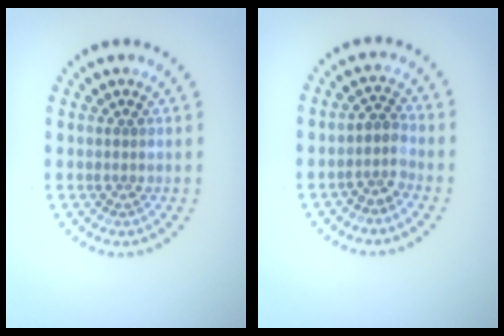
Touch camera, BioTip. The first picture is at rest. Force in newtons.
{"total": 1.9, "press": 1.4, "slide": 1.2}